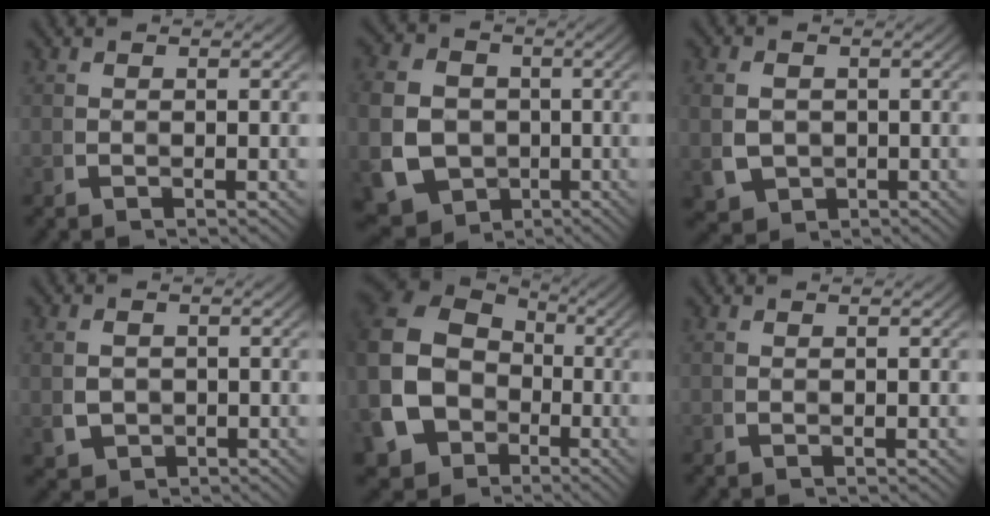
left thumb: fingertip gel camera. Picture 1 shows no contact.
{"total": 12.9, "force": [-3.4, 11.3, 5.2], "torque": [-0.133, -0.056, -0.046]}
{"total": 5.2, "force": [-0.6, 4.4, 2.8], "torque": [-0.069, -0.029, 0.006]}
{"total": 3.7, "force": [-0.4, 3.1, 1.9], "torque": [-0.052, -0.021, 0.007]}
{"total": 13.6, "force": [-0.2, 11.2, 7.8], "torque": [-0.194, -0.048, 0.012]}
{"total": 0.0}